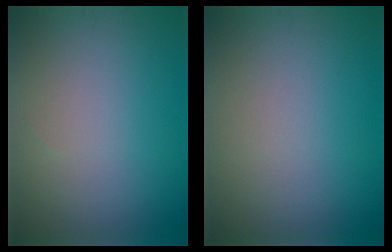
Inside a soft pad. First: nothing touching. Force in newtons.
{"total": 0.0}